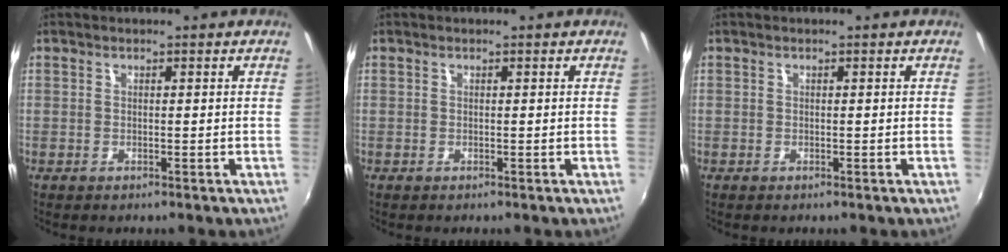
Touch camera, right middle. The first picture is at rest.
{"total": 0.0}
{"total": 0.0}